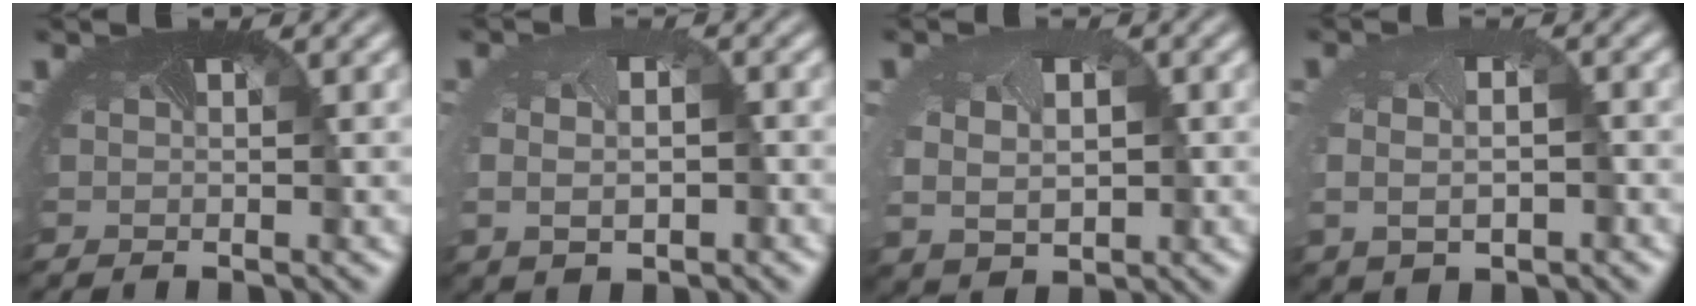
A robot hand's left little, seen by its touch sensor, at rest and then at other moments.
{"total": 4.1, "force": [-0.6, 2.9, 2.9], "torque": [-0.052, -0.007, -0.003]}
{"total": 5.2, "force": [0.0, 4.2, 3.2], "torque": [-0.057, -0.012, 0.001]}
{"total": 4.3, "force": [-0.7, 3.1, 2.9], "torque": [-0.059, -0.010, -0.001]}